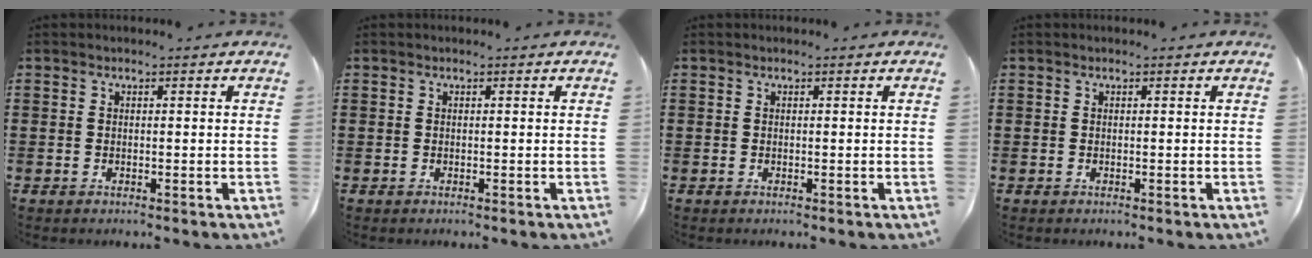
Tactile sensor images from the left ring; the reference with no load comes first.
{"total": 0.0}
{"total": 0.0}
{"total": 0.0}